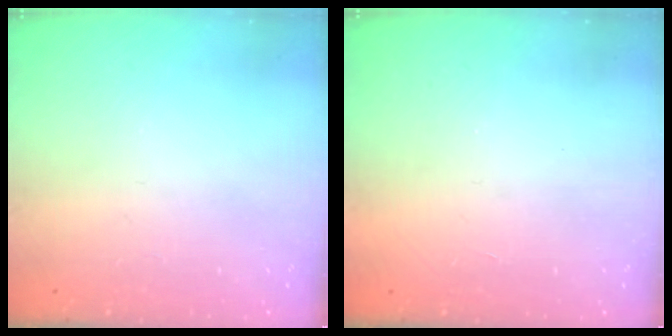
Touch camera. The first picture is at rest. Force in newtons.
{"total": 1.6, "press": 1.6, "slide": 0.1}